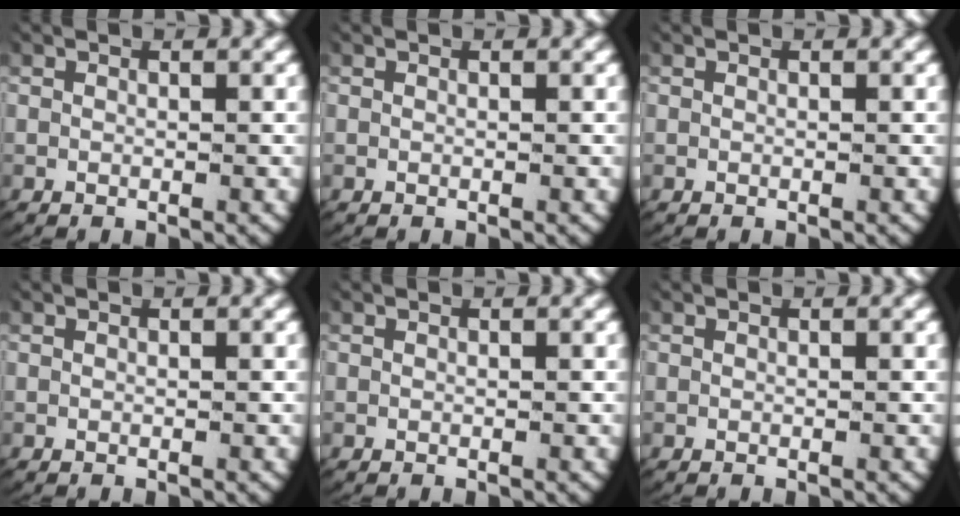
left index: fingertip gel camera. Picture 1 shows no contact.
{"total": 0.0}
{"total": 0.0}
{"total": 0.0}
{"total": 0.0}
{"total": 0.0}